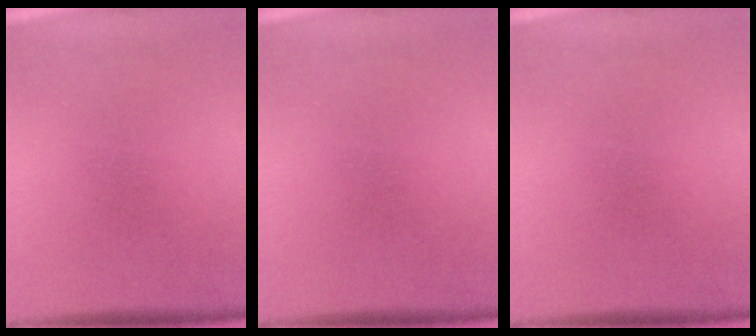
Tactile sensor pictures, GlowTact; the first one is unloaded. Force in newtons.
{"total": 0.0}
{"total": 0.0}